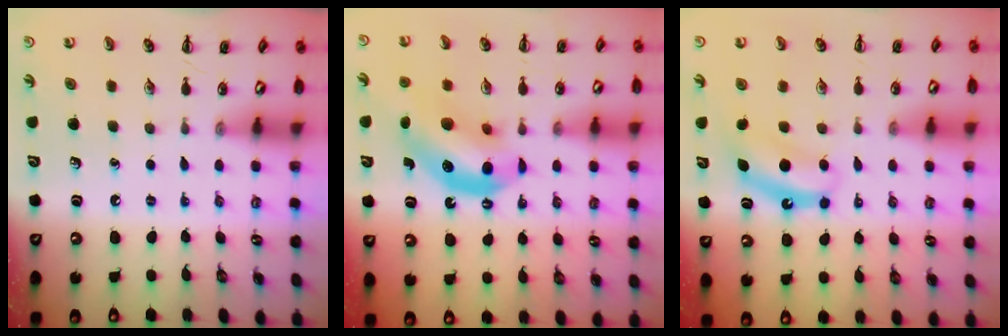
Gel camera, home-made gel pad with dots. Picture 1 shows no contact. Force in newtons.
{"total": 12.9, "press": 12.5, "slide": 3.3}
{"total": 6.4, "press": 6.4, "slide": 1.0}